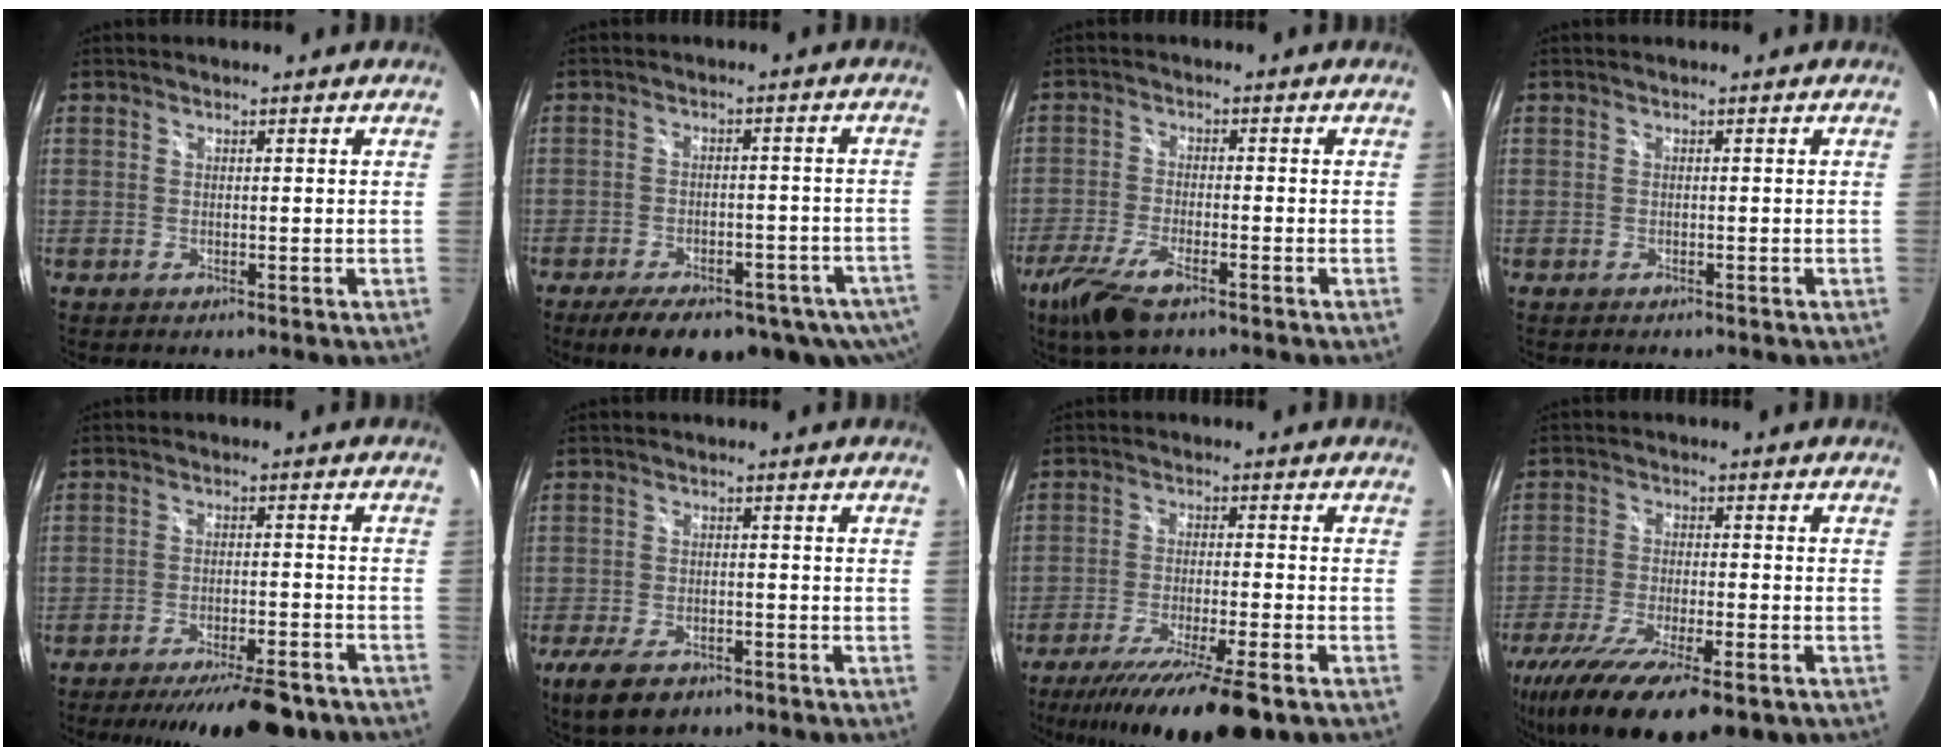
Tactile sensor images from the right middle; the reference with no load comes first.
{"total": 17.3, "force": [-11.6, 7.0, 10.8], "torque": [-0.193, -0.037, -0.147]}
{"total": 8.9, "force": [-5.9, 2.6, 6.1], "torque": [-0.149, -0.025, -0.116]}
{"total": 1.2, "force": [-1.0, 0.6, 0.4], "torque": [-0.012, -0.006, -0.012]}
{"total": 15.6, "force": [-12.8, 3.9, 8.0], "torque": [-0.140, -0.018, -0.173]}
{"total": 8.4, "force": [-5.4, 4.1, 4.9], "torque": [-0.120, -0.020, -0.093]}
{"total": 16.0, "force": [-11.8, 1.5, 10.7], "torque": [-0.200, -0.039, -0.192]}
{"total": 19.6, "force": [-12.8, 6.1, 13.5], "torque": [-0.266, -0.069, -0.204]}